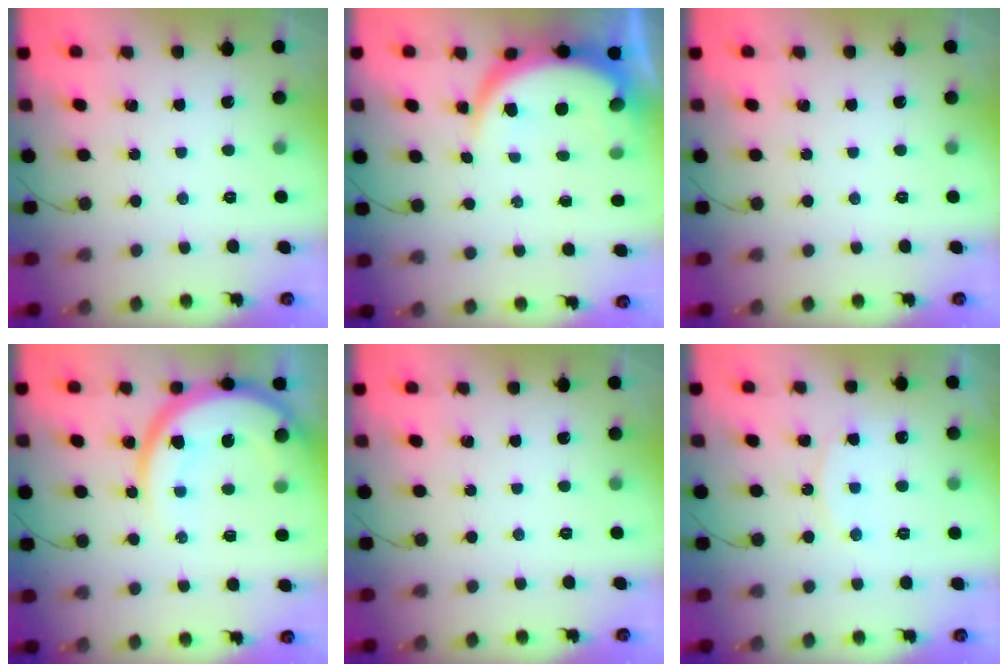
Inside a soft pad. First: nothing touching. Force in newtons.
{"total": 9.2, "press": 9.2, "slide": 0.8}
{"total": 0.0}
{"total": 14.3, "press": 14.2, "slide": 1.3}
{"total": 0.0}
{"total": 7.5, "press": 7.5, "slide": 0.5}